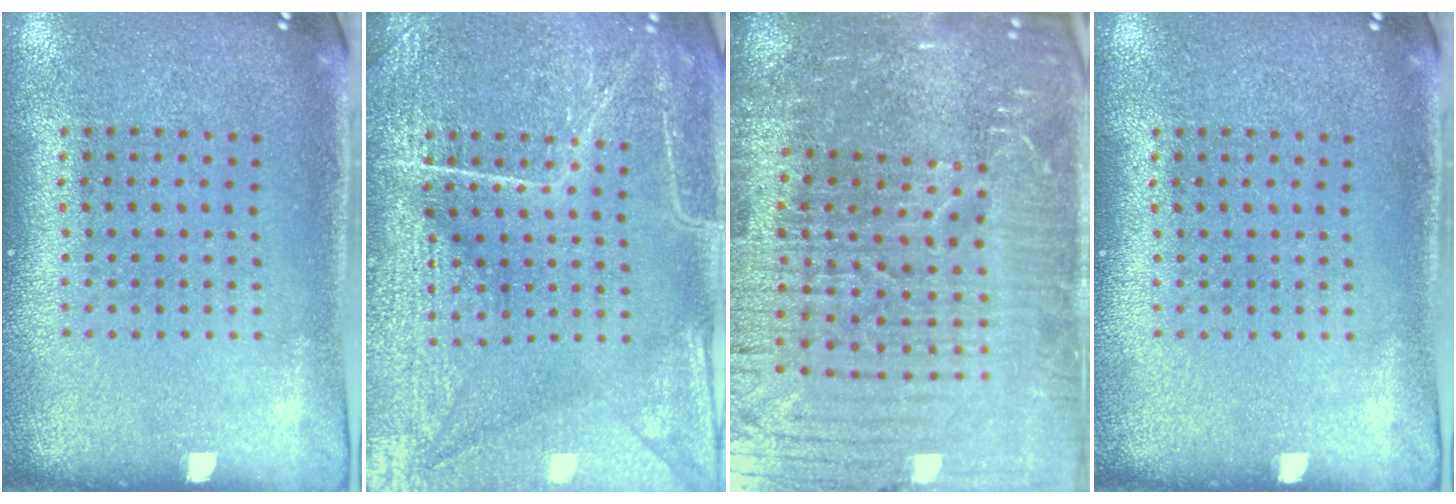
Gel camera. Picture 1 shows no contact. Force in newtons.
{"total": 4.4, "press": 4.4, "slide": 0.4}
{"total": 6.9, "press": 6.0, "slide": 3.4}
{"total": 0.0}